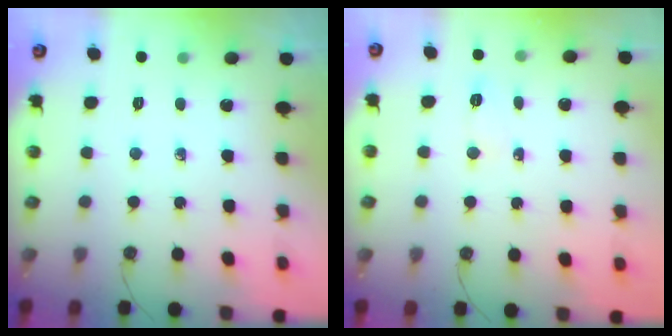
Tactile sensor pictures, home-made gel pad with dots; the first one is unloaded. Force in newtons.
{"total": 3.8, "press": 3.6, "slide": 1.3}